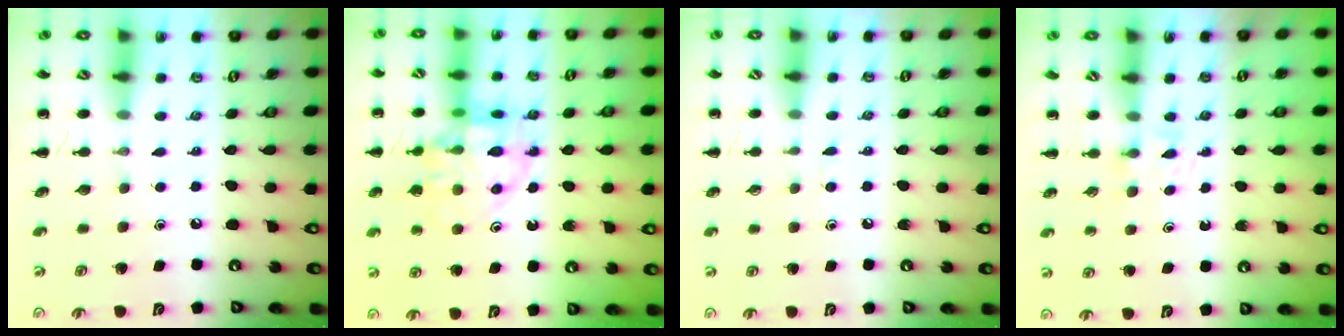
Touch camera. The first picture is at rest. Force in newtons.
{"total": 14.1, "press": 13.9, "slide": 2.3}
{"total": 3.0, "press": 2.8, "slide": 1.2}
{"total": 2.8, "press": 2.5, "slide": 1.1}